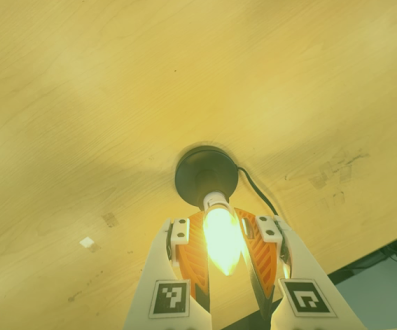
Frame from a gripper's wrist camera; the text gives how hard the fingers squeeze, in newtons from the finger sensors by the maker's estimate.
{"total": 13.4, "left": 13.0, "right": 13.9}